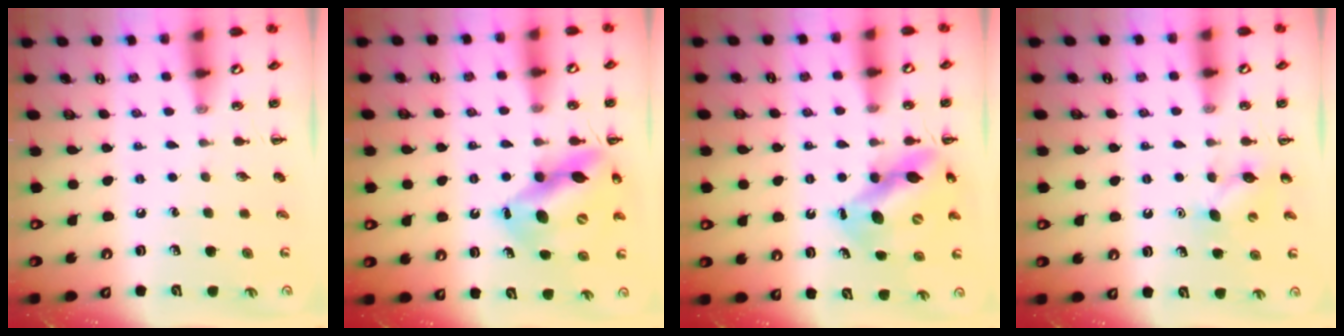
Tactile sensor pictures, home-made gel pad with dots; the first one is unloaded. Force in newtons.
{"total": 13.9, "press": 13.5, "slide": 3.6}
{"total": 11.4, "press": 11.0, "slide": 3.0}
{"total": 6.2, "press": 6.0, "slide": 1.7}